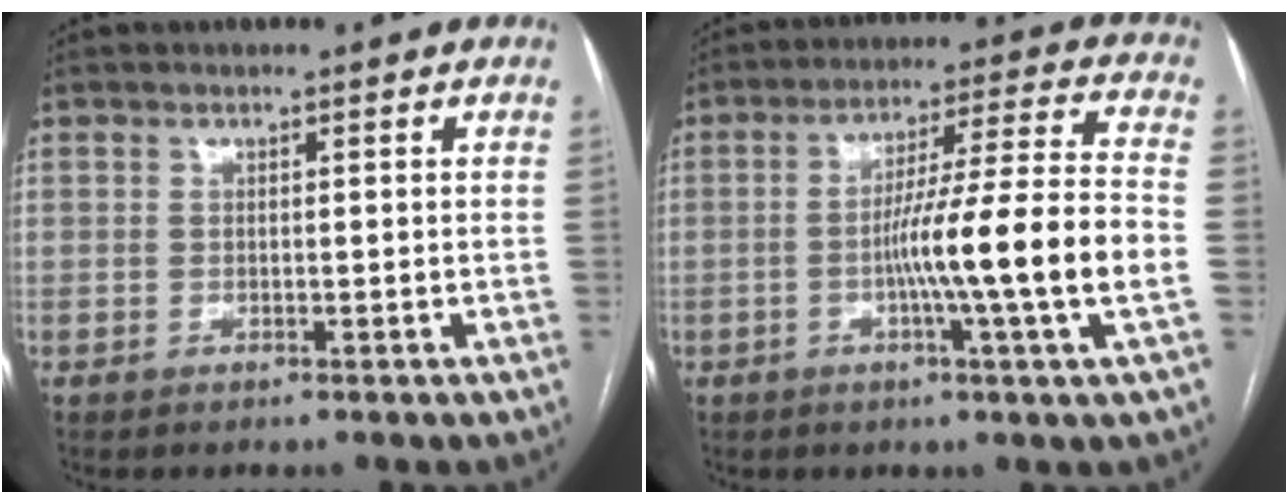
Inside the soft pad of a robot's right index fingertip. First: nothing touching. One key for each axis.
{"total": 14.6, "fx": -3.2, "fy": -1.7, "fz": 14.1, "tx": -0.230, "ty": 0.000, "tz": -0.060}